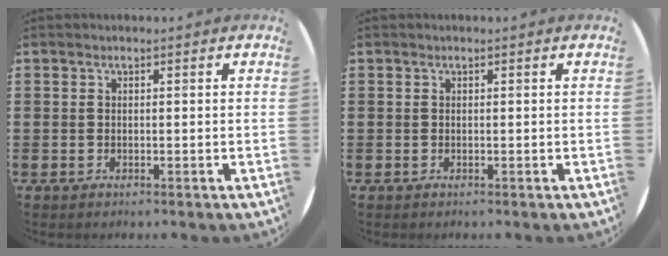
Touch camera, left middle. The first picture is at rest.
{"total": 0.0}